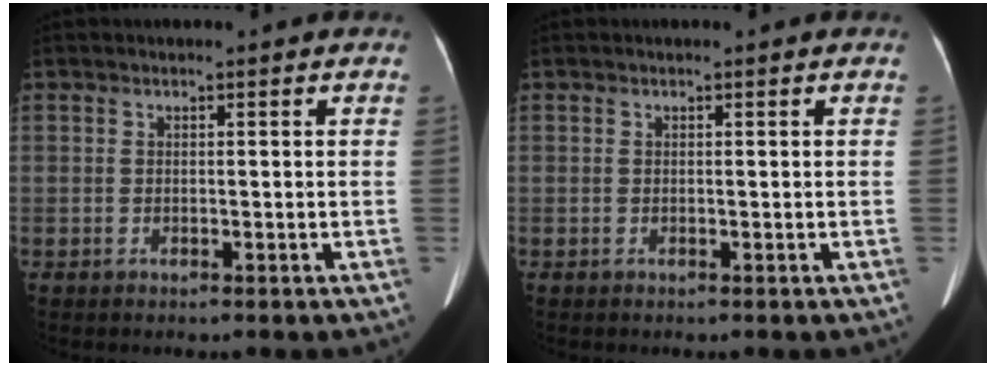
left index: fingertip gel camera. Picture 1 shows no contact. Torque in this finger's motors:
{"motor_torque": [-0.11, -0.20, 0.03, 0.01]}